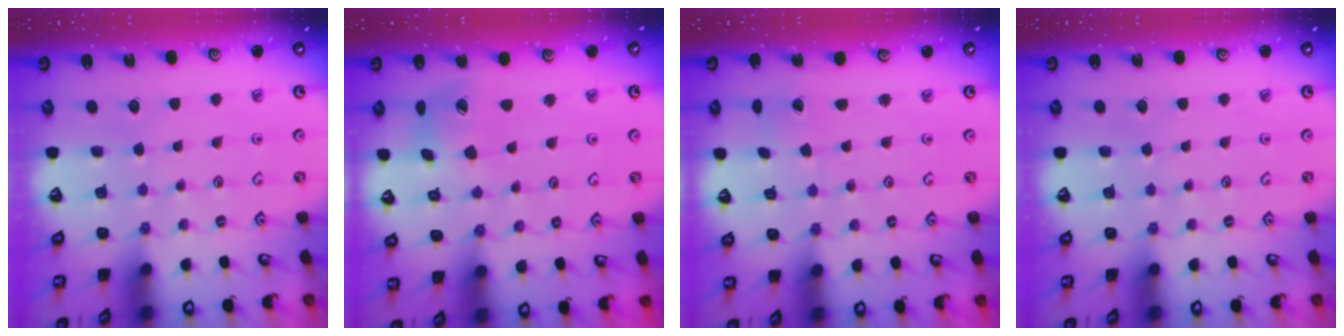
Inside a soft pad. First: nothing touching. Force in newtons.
{"total": 9.1, "press": 9.0, "slide": 1.2}
{"total": 0.0}
{"total": 0.0}